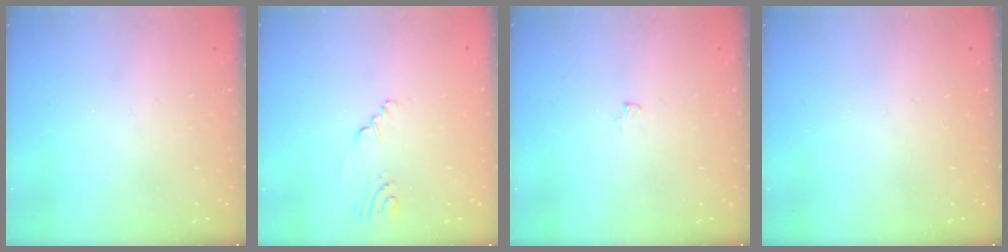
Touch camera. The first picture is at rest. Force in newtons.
{"total": 2.0, "press": 1.6, "slide": 1.2}
{"total": 5.8, "press": 5.2, "slide": 2.6}
{"total": 0.0}